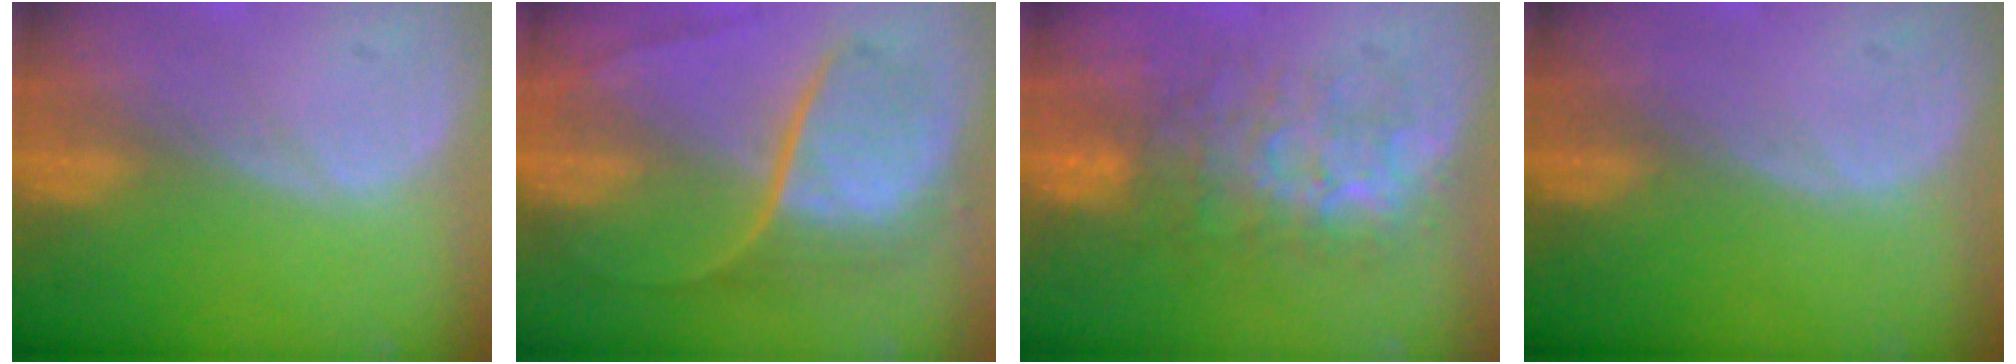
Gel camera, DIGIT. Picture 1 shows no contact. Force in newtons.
{"total": 8.8, "press": 7.7, "slide": 4.2}
{"total": 7.7, "press": 7.6, "slide": 1.4}
{"total": 0.0}